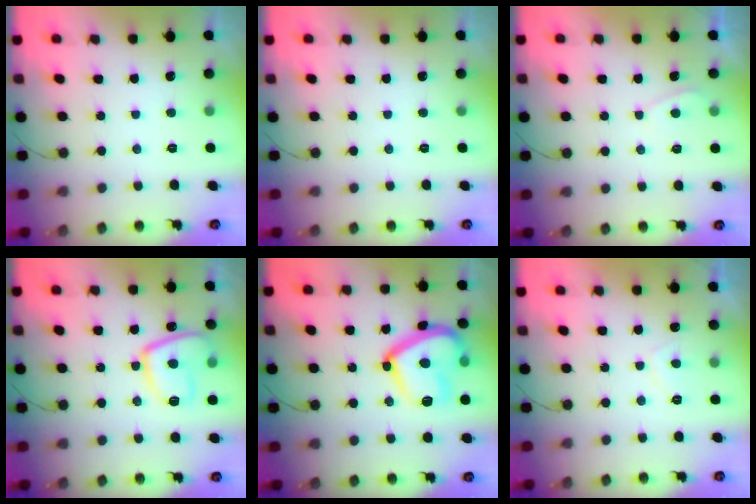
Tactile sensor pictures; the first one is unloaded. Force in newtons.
{"total": 0.0}
{"total": 2.8, "press": 2.7, "slide": 0.3}
{"total": 11.6, "press": 11.5, "slide": 1.5}
{"total": 17.8, "press": 17.7, "slide": 1.6}
{"total": 2.3, "press": 2.3, "slide": 0.5}